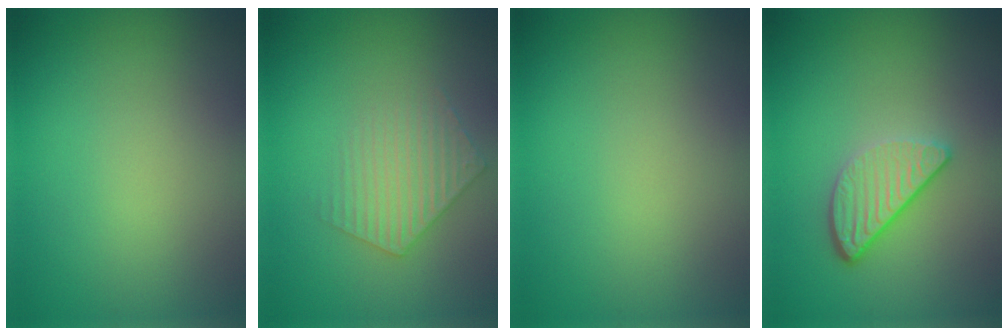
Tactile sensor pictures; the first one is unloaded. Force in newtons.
{"total": 2.9, "press": 2.9, "slide": 0.5}
{"total": 0.0}
{"total": 3.1, "press": 2.5, "slide": 1.8}